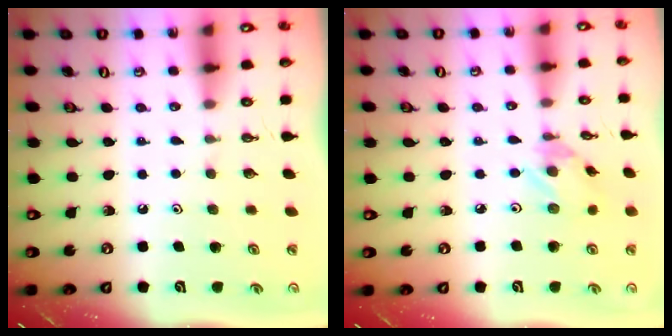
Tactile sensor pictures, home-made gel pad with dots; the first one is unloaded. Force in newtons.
{"total": 2.7, "press": 2.7, "slide": 0.1}